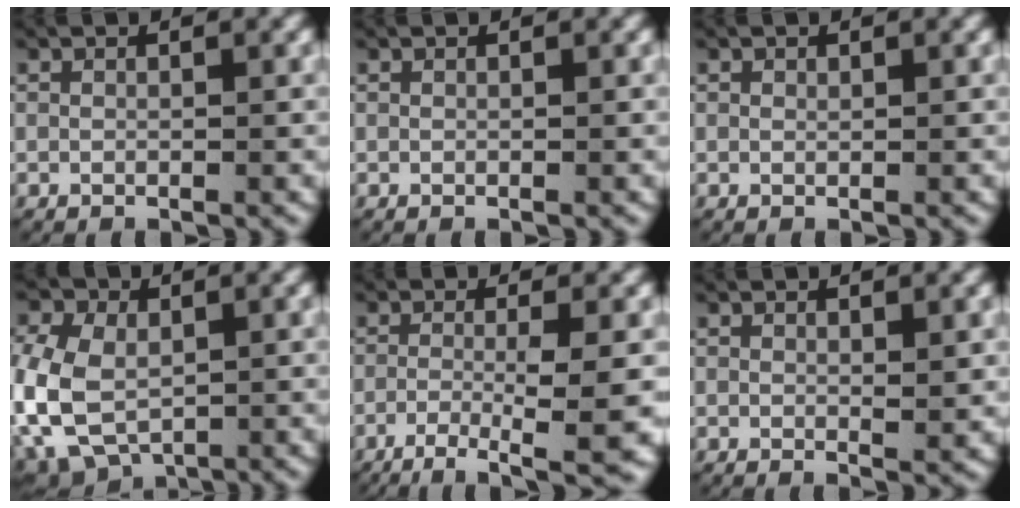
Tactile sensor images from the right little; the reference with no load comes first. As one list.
[{"total": 0.0}, {"total": 0.0}, {"total": 9.7, "force": [-2.1, 8.1, 4.9], "torque": [-0.148, -0.045, -0.018]}, {"total": 9.0, "force": [-6.9, 1.6, 5.5], "torque": [-0.089, -0.037, -0.091]}, {"total": 0.7, "force": [0.3, 0.1, 0.7], "torque": [-0.007, -0.009, 0.007]}]